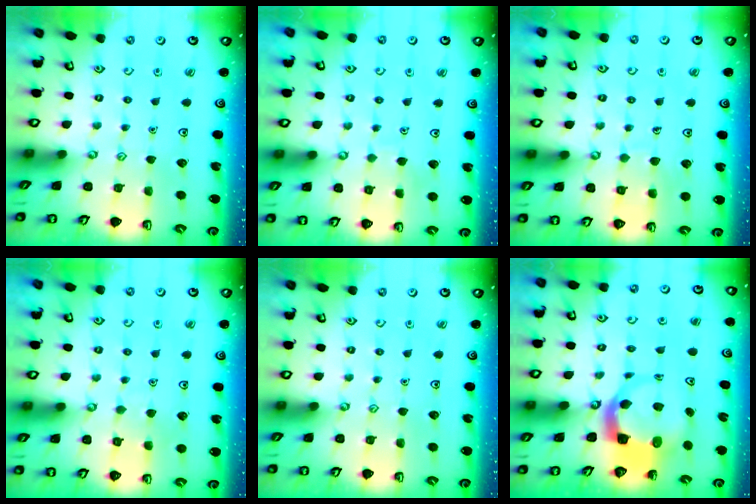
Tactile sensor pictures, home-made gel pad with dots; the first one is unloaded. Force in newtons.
{"total": 3.0, "press": 3.0, "slide": 0.1}
{"total": 6.8, "press": 6.8, "slide": 0.4}
{"total": 3.9, "press": 3.9, "slide": 0.3}
{"total": 0.0}
{"total": 5.0, "press": 4.9, "slide": 0.8}